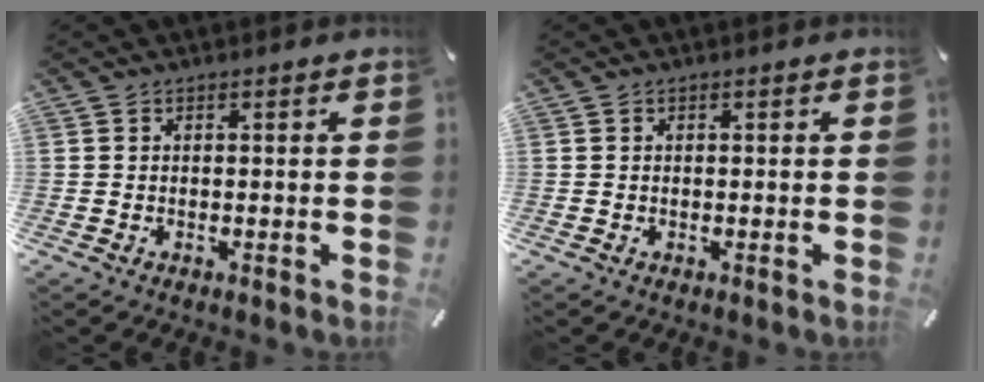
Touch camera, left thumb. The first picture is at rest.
{"total": 0.0}